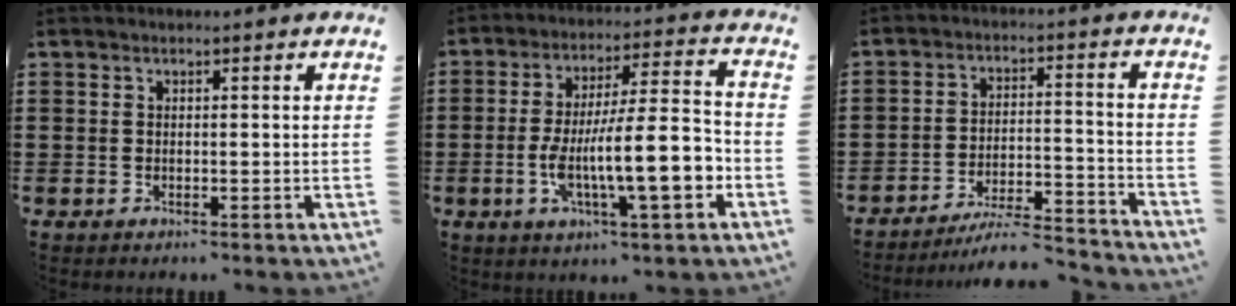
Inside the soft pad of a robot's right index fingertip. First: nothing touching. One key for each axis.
{"total": 14.2, "fx": -4.1, "fy": 3.5, "fz": 13.1, "tx": -0.221, "ty": -0.003, "tz": -0.077}
{"total": 6.5, "fx": -6.1, "fy": 0.7, "fz": 2.3, "tx": -0.040, "ty": 0.003, "tz": -0.116}